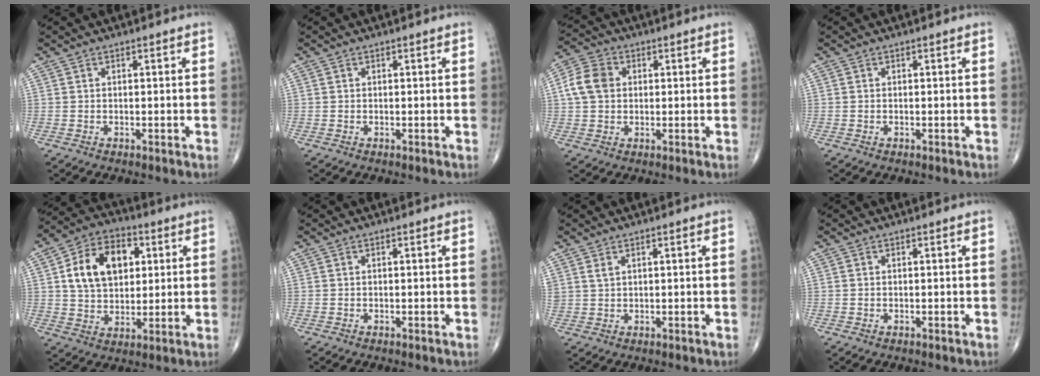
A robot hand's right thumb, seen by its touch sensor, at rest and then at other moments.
{"total": 0.0}
{"total": 7.2, "force": [1.0, 5.7, 4.3], "torque": [-0.079, 0.013, 0.012]}
{"total": 0.0}
{"total": 14.5, "force": [3.7, 9.8, 10.1], "torque": [-0.142, 0.004, 0.061]}
{"total": 0.0}
{"total": 1.5, "force": [1.0, 0.7, 0.9], "torque": [-0.015, -0.002, 0.026]}
{"total": 0.0}